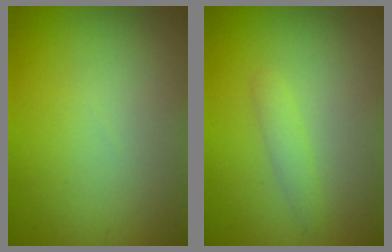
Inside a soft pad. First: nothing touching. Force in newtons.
{"total": 1.3, "press": 1.3, "slide": 0.0}